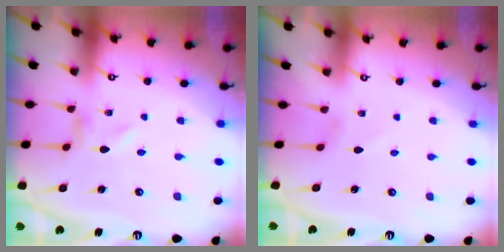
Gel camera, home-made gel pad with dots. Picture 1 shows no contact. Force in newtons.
{"total": 0.0}